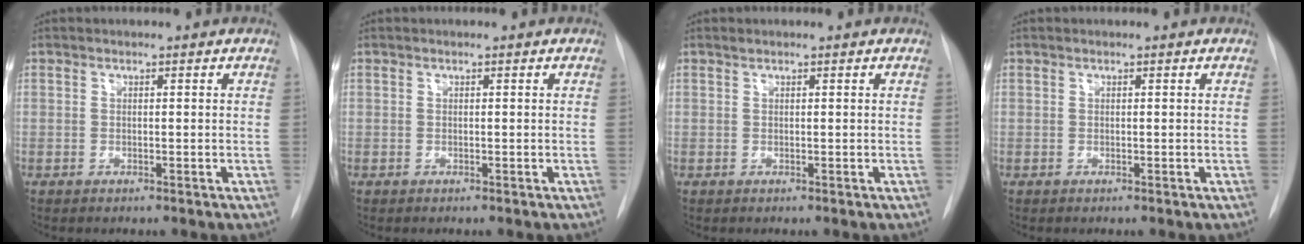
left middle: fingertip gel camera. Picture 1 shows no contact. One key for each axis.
{"total": 0.0}
{"total": 0.0}
{"total": 0.0}